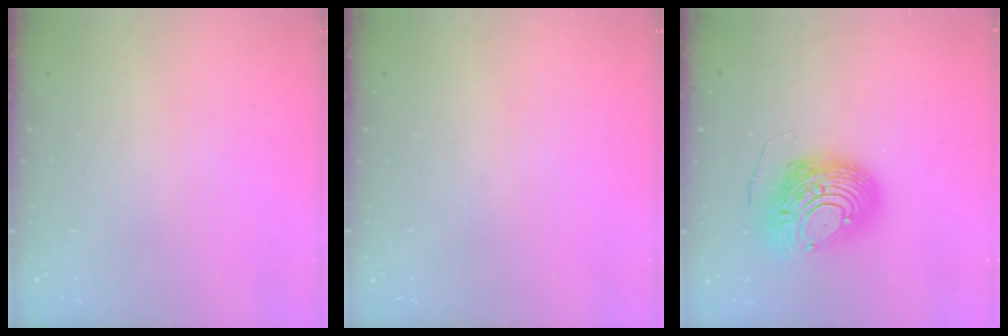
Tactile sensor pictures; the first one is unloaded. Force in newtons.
{"total": 0.0}
{"total": 14.4, "press": 14.4, "slide": 1.2}